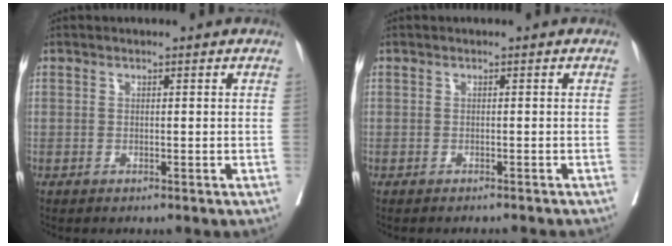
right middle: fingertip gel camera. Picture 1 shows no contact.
{"total": 3.1, "force": [-2.9, -0.5, 1.0], "torque": [-0.012, -0.010, -0.035]}